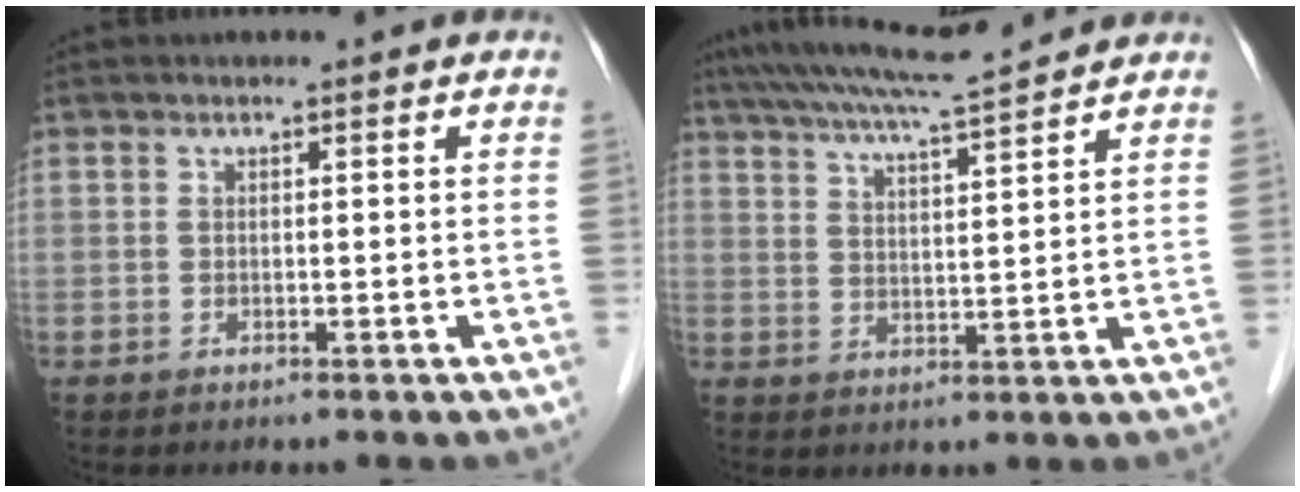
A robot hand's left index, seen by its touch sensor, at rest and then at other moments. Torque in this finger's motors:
{"motor_torque": [0.92, -1.18, 0.39, 0.11]}